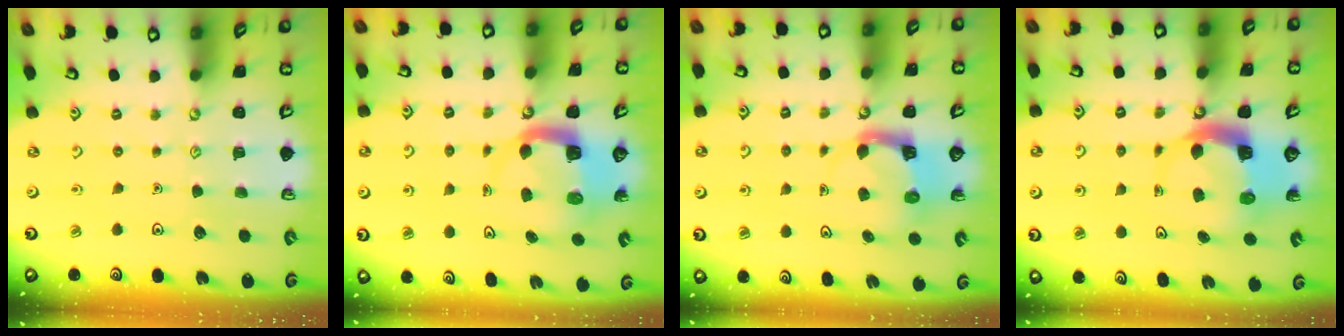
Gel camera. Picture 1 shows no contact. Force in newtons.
{"total": 5.8, "press": 5.8, "slide": 0.9}
{"total": 3.9, "press": 3.9, "slide": 0.3}
{"total": 6.6, "press": 6.5, "slide": 1.2}